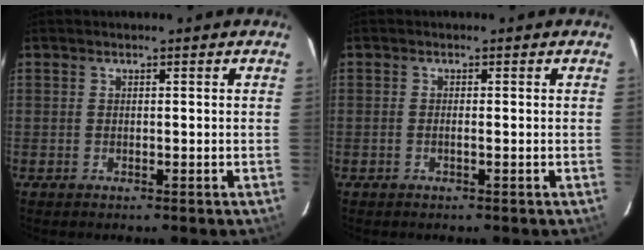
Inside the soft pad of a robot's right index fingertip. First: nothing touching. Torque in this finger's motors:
{"motor_torque": [-0.09, 0.01, -0.05, 0.00]}